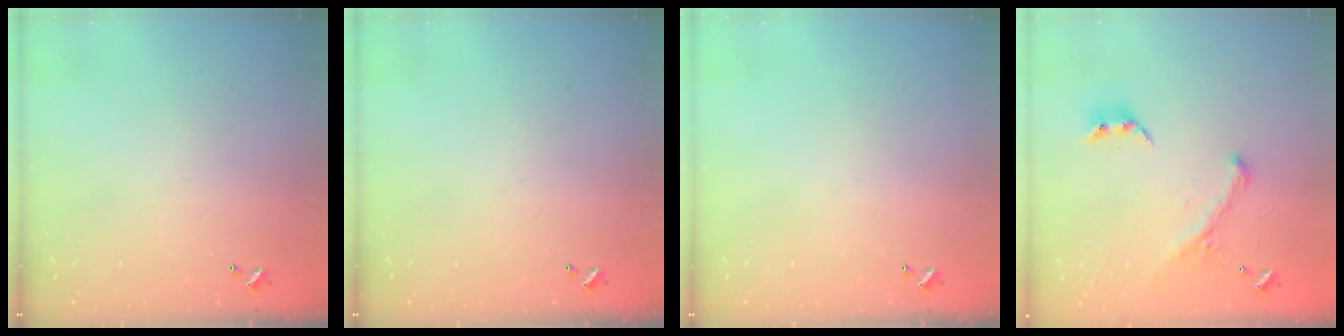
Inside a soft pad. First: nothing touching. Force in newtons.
{"total": 0.0}
{"total": 0.0}
{"total": 2.6, "press": 2.3, "slide": 1.3}